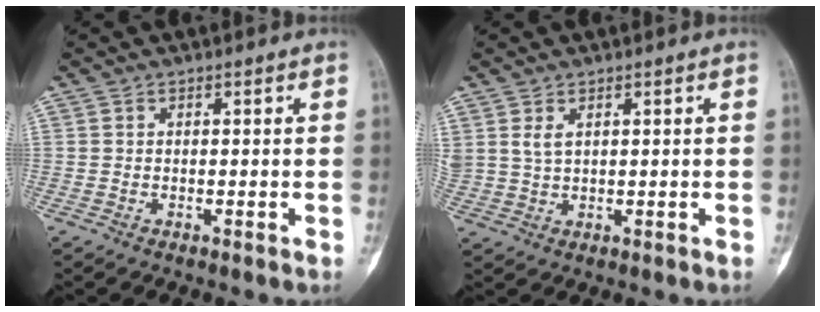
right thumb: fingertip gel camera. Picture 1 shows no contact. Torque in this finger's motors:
{"motor_torque": [-0.83, 0.93, 0.52, 0.09, 0.02]}